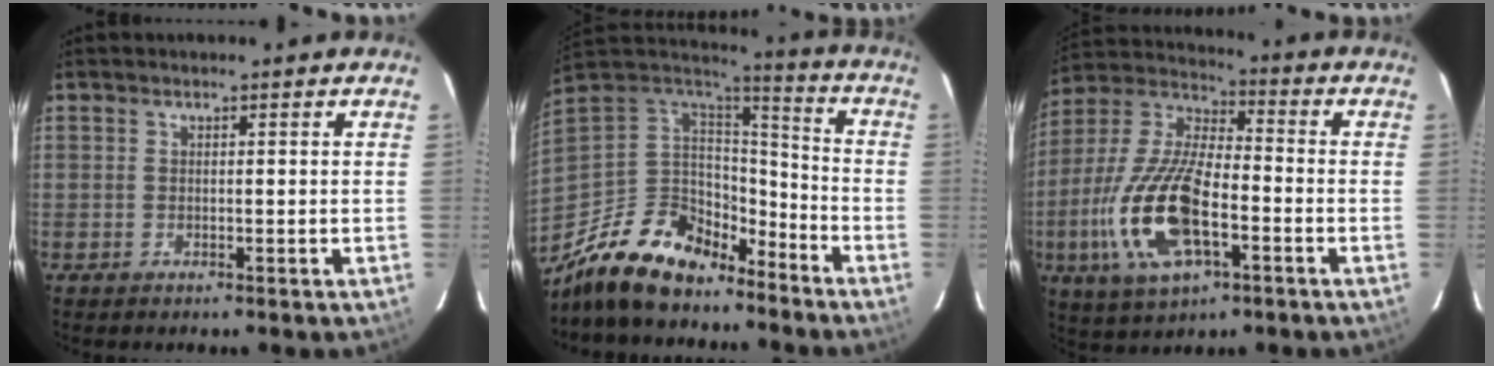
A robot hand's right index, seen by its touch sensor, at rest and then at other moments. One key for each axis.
{"total": 19.7, "fx": -14.1, "fy": 9.9, "fz": 9.6, "tx": -0.219, "ty": -0.002, "tz": -0.242}
{"total": 19.6, "fx": -6.1, "fy": 8.3, "fz": 16.8, "tx": -0.365, "ty": -0.013, "tz": -0.115}